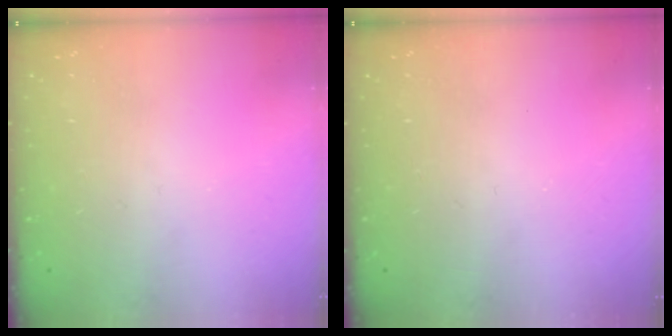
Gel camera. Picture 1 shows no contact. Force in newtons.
{"total": 0.0}